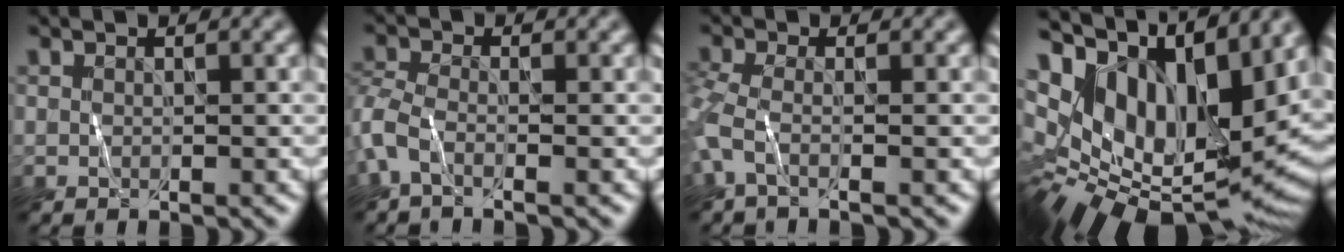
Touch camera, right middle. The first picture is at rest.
{"total": 2.4, "force": [-1.3, 1.0, 1.8], "torque": [-0.047, -0.003, -0.042]}
{"total": 2.9, "force": [-1.0, 0.9, 2.6], "torque": [-0.065, -0.009, -0.032]}
{"total": 15.6, "force": [3.6, 9.2, 12.1], "torque": [-0.223, 0.003, 0.073]}